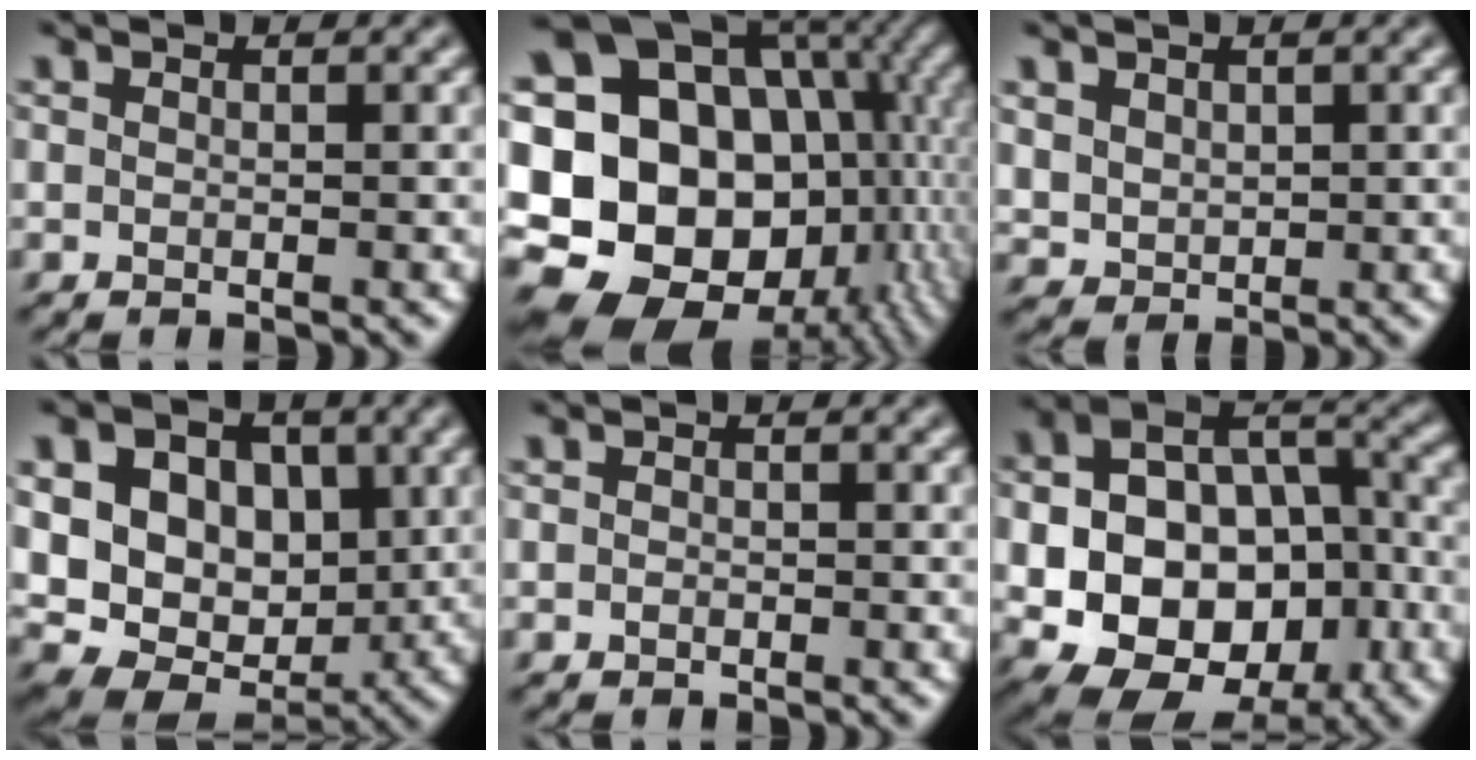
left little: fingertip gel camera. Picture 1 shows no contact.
{"total": 23.8, "force": [-1.2, 19.6, 13.4], "torque": [-0.263, 0.029, -0.024]}
{"total": 1.9, "force": [0.7, 1.6, 0.8], "torque": [-0.030, -0.005, 0.017]}
{"total": 15.5, "force": [3.7, 11.8, 9.3], "torque": [-0.176, 0.033, 0.068]}
{"total": 0.6, "force": [-0.2, 0.5, 0.2], "torque": [-0.002, -0.003, -0.006]}
{"total": 17.4, "force": [-4.9, 13.2, 10.2], "torque": [-0.157, -0.027, -0.083]}